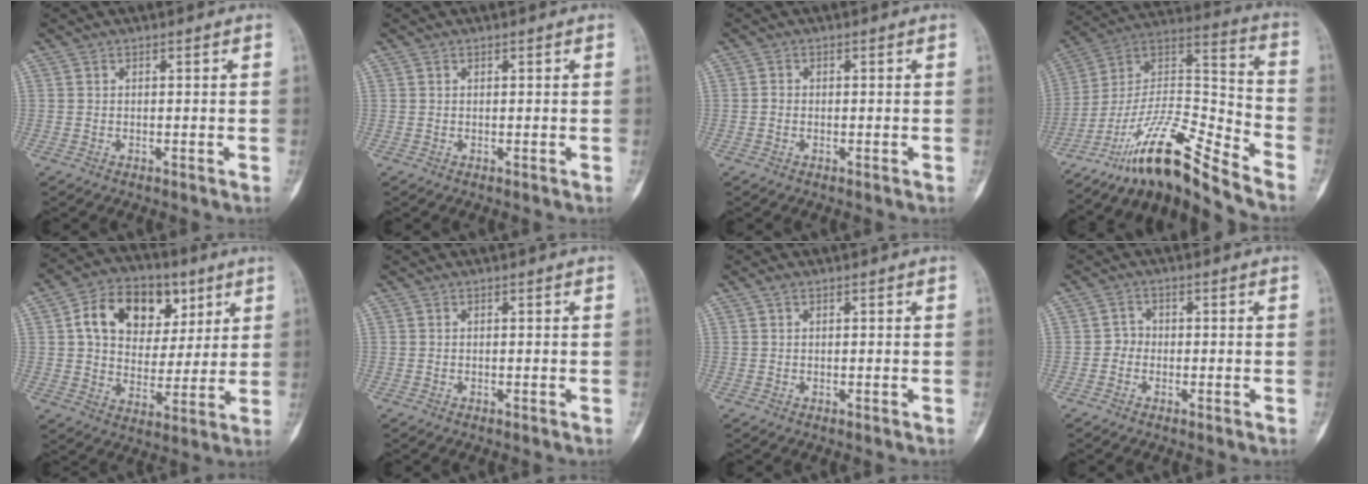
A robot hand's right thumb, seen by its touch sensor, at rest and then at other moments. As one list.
[{"total": 0.0}, {"total": 0.7, "force": [-0.2, 0.6, 0.3], "torque": [0.001, 0.003, -0.005]}, {"total": 17.8, "force": [-14.9, 2.1, 9.5], "torque": [-0.166, 0.115, -0.270]}, {"total": 16.8, "force": [6.0, 12.1, 10.0], "torque": [-0.126, -0.002, 0.097]}, {"total": 0.0}, {"total": 1.0, "force": [0.6, 0.5, 0.6], "torque": [-0.013, 0.005, 0.009]}, {"total": 2.0, "force": [-0.6, 1.8, 0.6], "torque": [0.002, 0.009, -0.020]}]